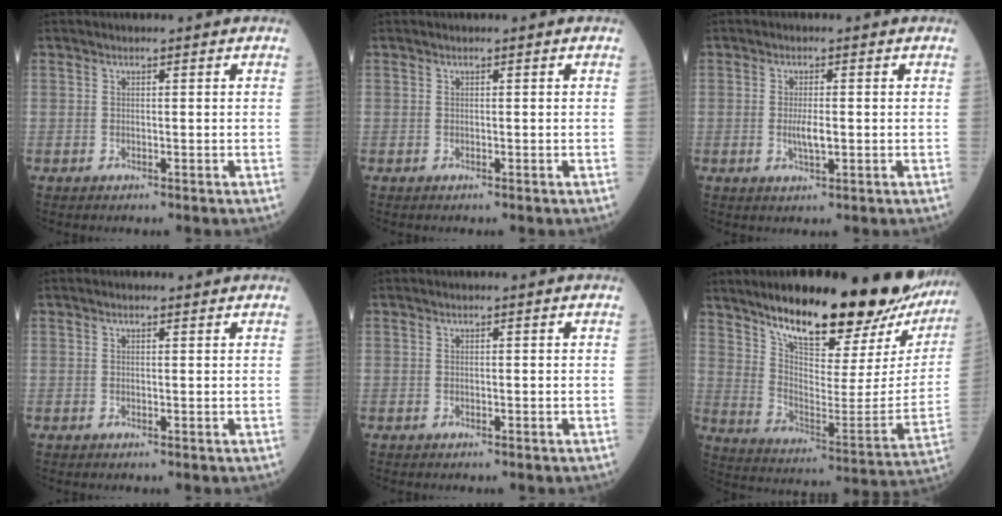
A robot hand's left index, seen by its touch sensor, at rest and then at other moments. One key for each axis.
{"total": 0.0}
{"total": 2.9, "fx": -0.3, "fy": 0.7, "fz": 2.8, "tx": -0.058, "ty": -0.003, "tz": -0.004}
{"total": 0.7, "fx": 0.6, "fy": 0.3, "fz": 0.4, "tx": -0.015, "ty": 0.005, "tz": 0.008}
{"total": 0.0}
{"total": 28.3, "fx": 22.6, "fy": 6.9, "fz": 15.4, "tx": -0.236, "ty": -0.042, "tz": 0.312}